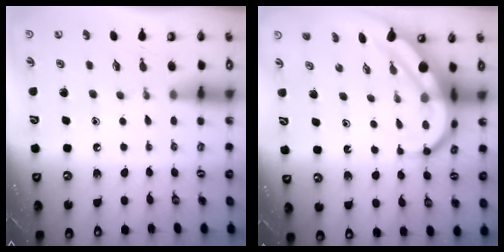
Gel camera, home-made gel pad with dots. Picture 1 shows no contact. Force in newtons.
{"total": 10.3, "press": 10.3, "slide": 1.0}